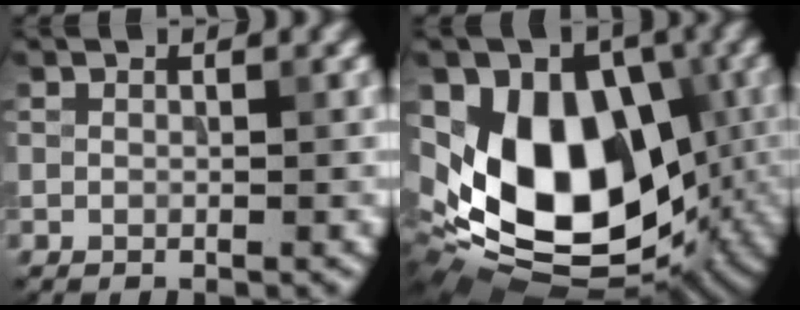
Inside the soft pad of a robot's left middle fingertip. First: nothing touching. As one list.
[{"total": 14.5, "force": [-0.2, 10.0, 10.5], "torque": [-0.173, -0.004, -0.014]}]